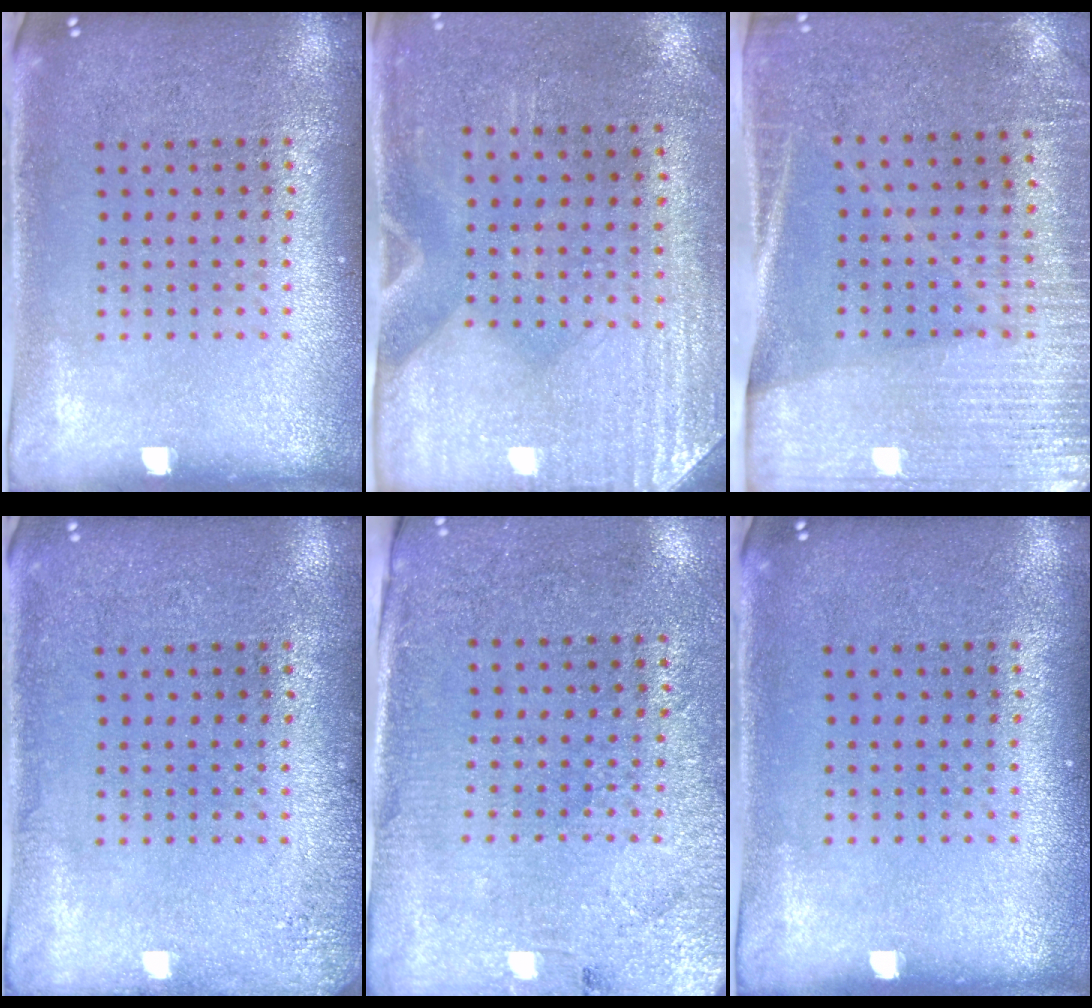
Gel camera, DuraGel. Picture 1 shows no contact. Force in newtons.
{"total": 3.0, "press": 2.6, "slide": 1.5}
{"total": 3.1, "press": 2.8, "slide": 1.3}
{"total": 1.4, "press": 1.4, "slide": 0.2}
{"total": 2.8, "press": 2.6, "slide": 1.2}
{"total": 0.0}